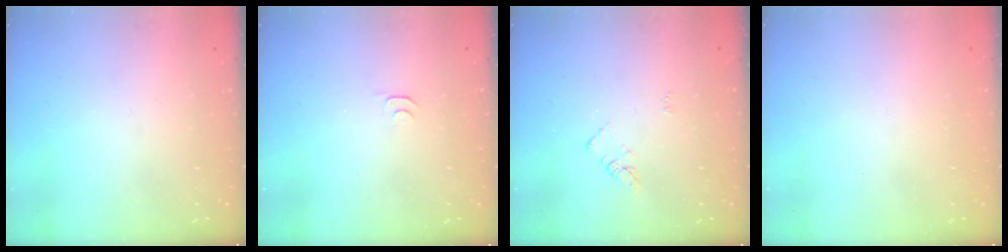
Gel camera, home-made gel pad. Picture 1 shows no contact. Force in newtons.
{"total": 3.5, "press": 3.4, "slide": 0.4}
{"total": 3.8, "press": 3.8, "slide": 0.4}
{"total": 1.7, "press": 1.7, "slide": 0.1}